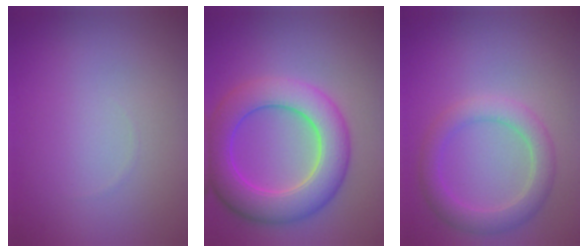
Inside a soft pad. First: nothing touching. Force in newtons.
{"total": 7.5, "press": 7.5, "slide": 0.2}
{"total": 3.5, "press": 3.5, "slide": 0.1}